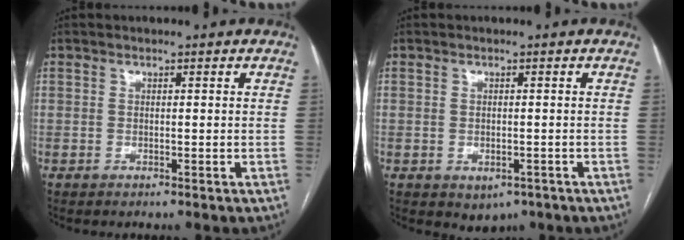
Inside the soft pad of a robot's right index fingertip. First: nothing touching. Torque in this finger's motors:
{"motor_torque": [0.84, -0.55, 0.15, 0.01]}